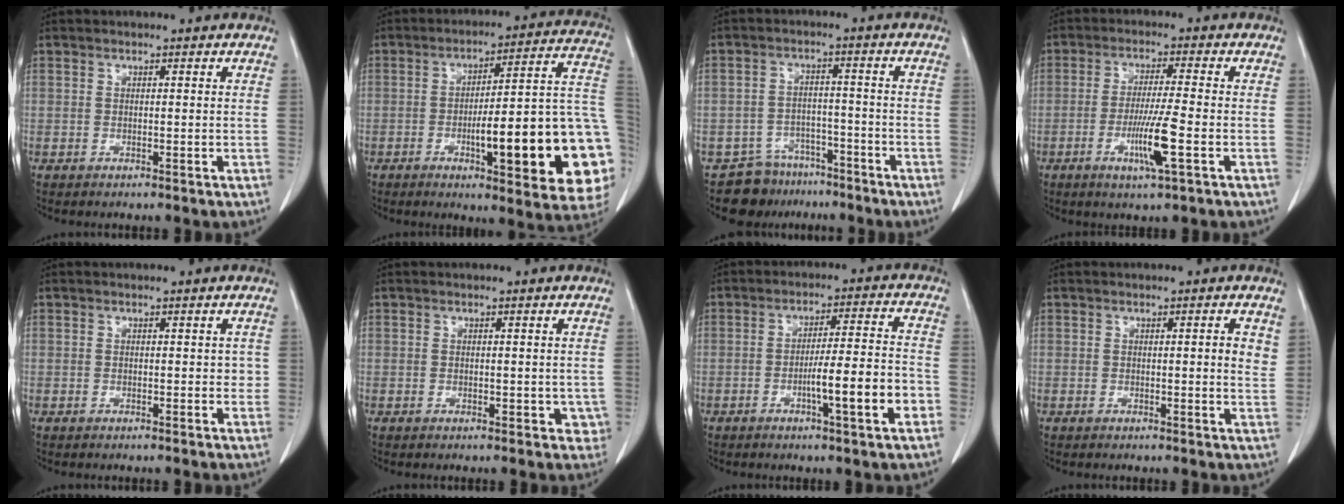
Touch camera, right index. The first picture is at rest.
{"total": 23.3, "force": [-5.1, 3.6, 22.4], "torque": [-0.206, 0.019, -0.060]}
{"total": 7.6, "force": [-6.1, 4.5, -0.1], "torque": [0.013, 0.026, -0.092]}
{"total": 7.4, "force": [-2.5, -0.5, 6.9], "torque": [-0.127, -0.015, -0.048]}
{"total": 1.3, "force": [0.1, 1.0, 0.8], "torque": [-0.005, 0.010, 0.002]}
{"total": 2.8, "force": [-0.2, 2.1, 1.9], "torque": [-0.001, 0.004, 0.002]}
{"total": 9.5, "force": [-3.3, 0.2, 8.9], "torque": [-0.137, 0.002, -0.051]}
{"total": 2.3, "force": [0.9, 0.3, 2.1], "torque": [-0.024, -0.002, 0.006]}